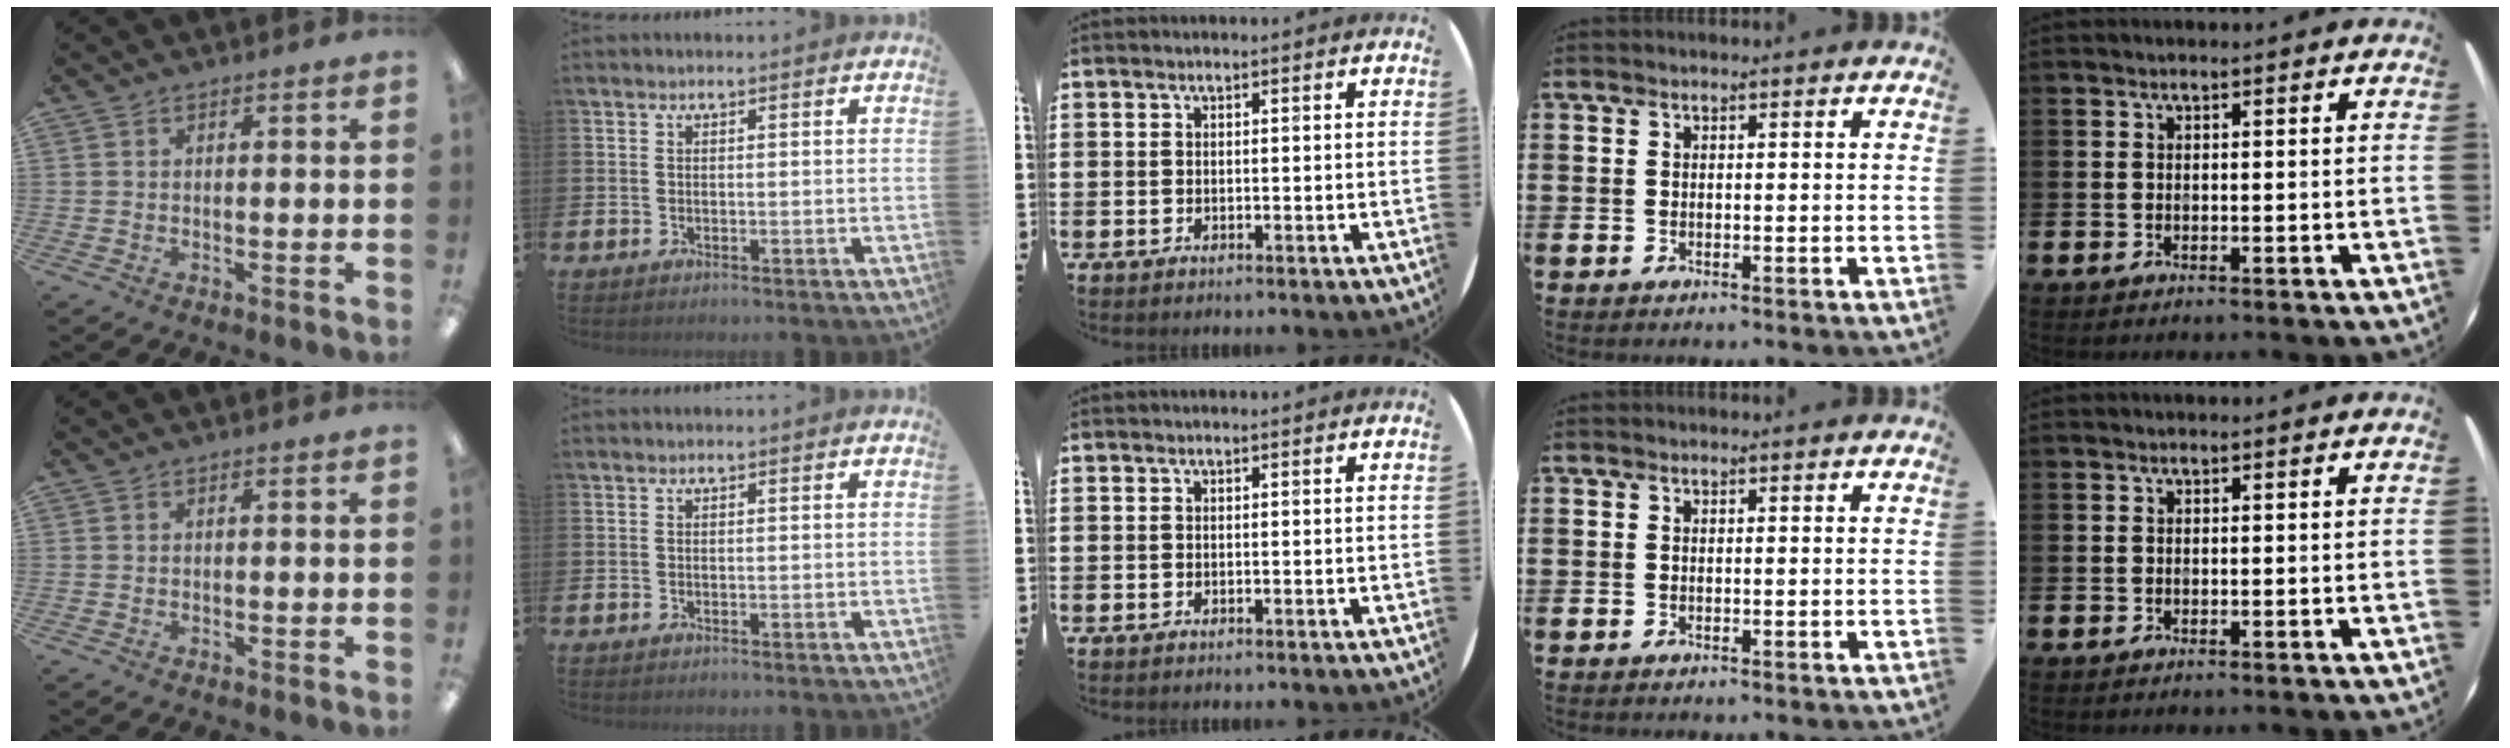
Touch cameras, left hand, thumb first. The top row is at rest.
{}